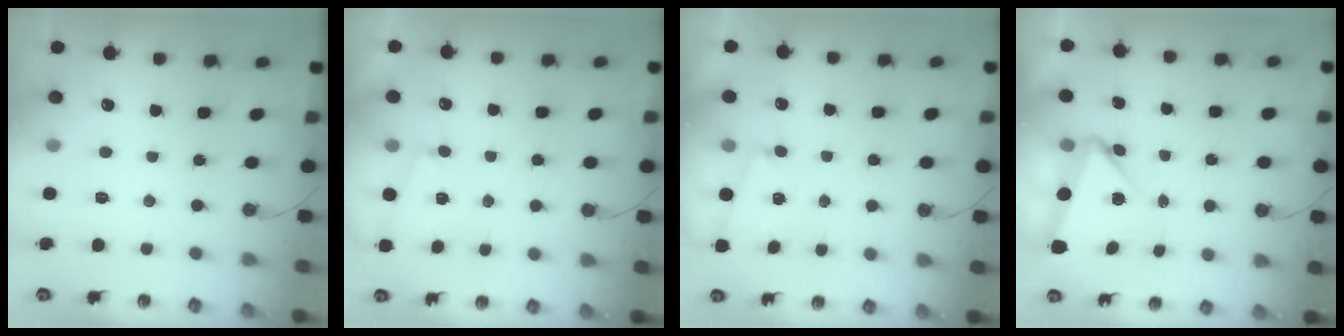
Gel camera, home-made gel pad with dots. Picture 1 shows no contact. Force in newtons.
{"total": 1.7, "press": 1.3, "slide": 1.0}
{"total": 2.1, "press": 1.7, "slide": 1.3}
{"total": 5.8, "press": 5.4, "slide": 2.1}